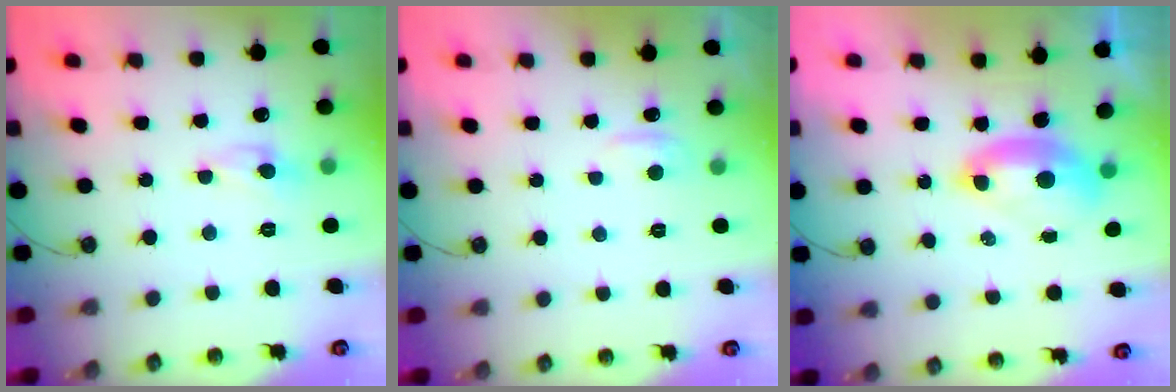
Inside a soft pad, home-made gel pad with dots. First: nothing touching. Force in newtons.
{"total": 0.8, "press": 0.2, "slide": 0.8}
{"total": 2.6, "press": 2.6, "slide": 0.6}